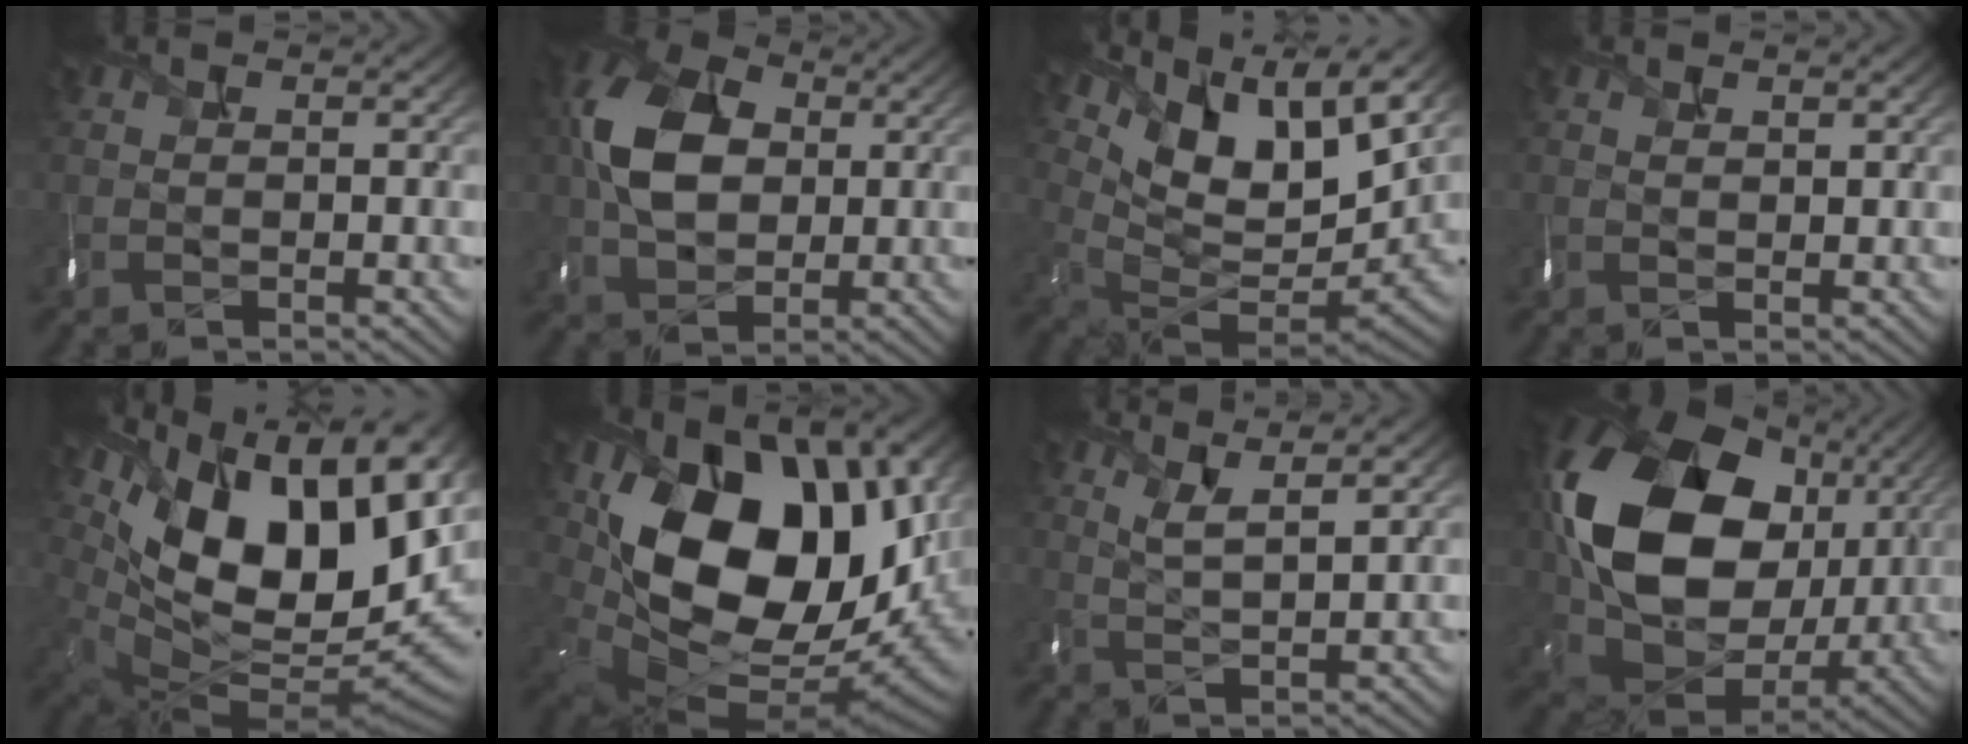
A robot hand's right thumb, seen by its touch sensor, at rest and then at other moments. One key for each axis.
{"total": 9.8, "fx": 1.3, "fy": 7.2, "fz": 6.5, "tx": -0.160, "ty": 0.004, "tz": 0.018}
{"total": 15.1, "fx": 8.6, "fy": 6.8, "fz": 10.3, "tx": -0.216, "ty": 0.010, "tz": 0.157}
{"total": 0.9, "fx": 0.8, "fy": 0.3, "fz": 0.4, "tx": -0.008, "ty": -0.005, "tz": 0.020}
{"total": 20.1, "fx": 6.1, "fy": 11.4, "fz": 15.3, "tx": -0.248, "ty": 0.006, "tz": 0.135}
{"total": 19.4, "fx": 4.3, "fy": 12.6, "fz": 14.1, "tx": -0.265, "ty": -0.041, "tz": 0.102}
{"total": 4.5, "fx": 3.0, "fy": 0.9, "fz": 3.2, "tx": -0.067, "ty": -0.009, "tz": 0.067}
{"total": 19.3, "fx": 4.7, "fy": 14.4, "fz": 12.0, "tx": -0.279, "ty": -0.011, "tz": 0.102}